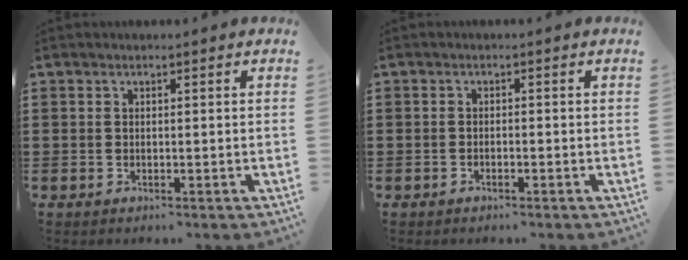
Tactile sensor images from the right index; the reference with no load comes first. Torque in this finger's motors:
{"motor_torque": [-0.13, 0.28, 0.03, -0.01]}